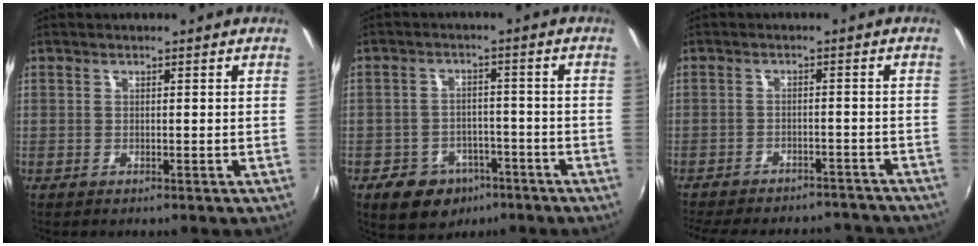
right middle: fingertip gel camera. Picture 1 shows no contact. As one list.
[{"total": 9.3, "force": [-5.6, 6.7, 3.3], "torque": [-0.083, 0.017, -0.069]}, {"total": 19.5, "force": [-16.9, 6.8, 7.0], "torque": [-0.159, 0.006, -0.215]}]